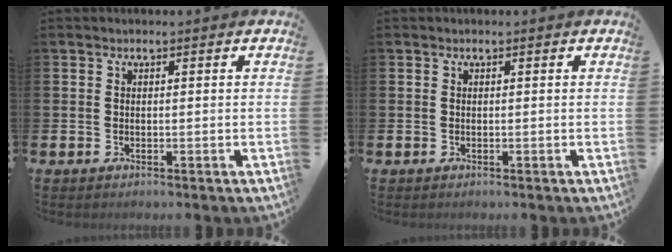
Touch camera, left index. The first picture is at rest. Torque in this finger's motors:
{"motor_torque": [-0.01, 0.01, 0.04, 0.00]}